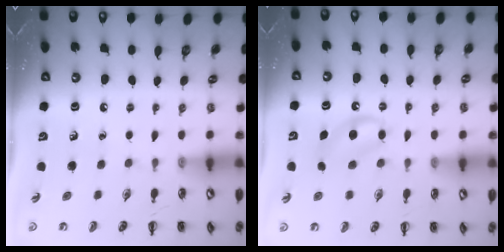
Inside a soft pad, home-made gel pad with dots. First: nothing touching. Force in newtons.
{"total": 5.5, "press": 5.3, "slide": 1.6}